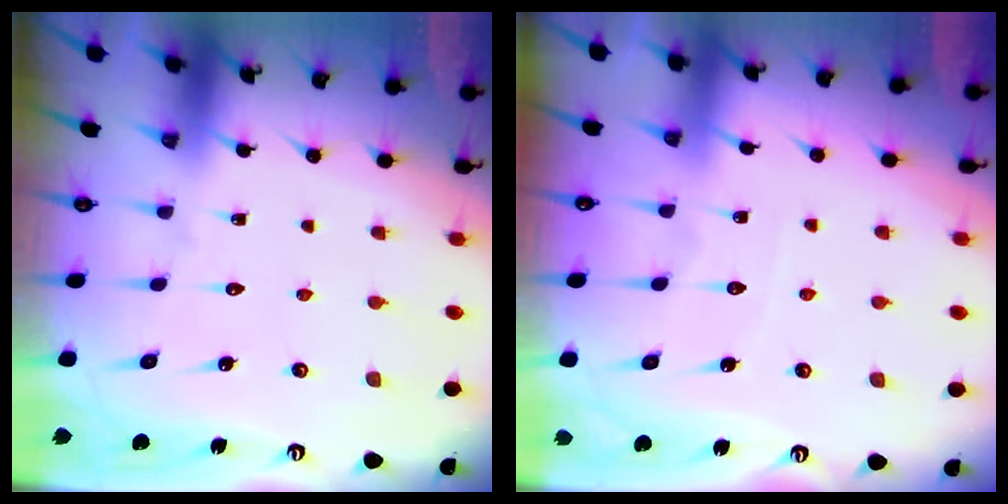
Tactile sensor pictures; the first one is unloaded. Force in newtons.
{"total": 4.3, "press": 4.3, "slide": 0.6}